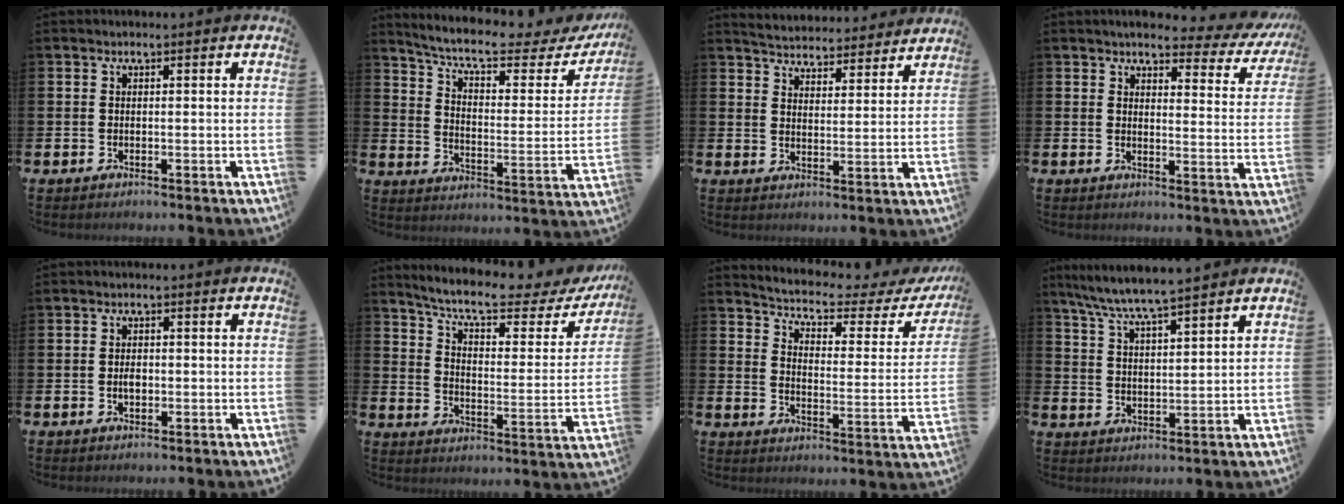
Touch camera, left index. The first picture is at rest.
{"total": 8.1, "force": [6.8, 1.7, 4.0], "torque": [-0.101, -0.045, 0.111]}
{"total": 5.1, "force": [5.0, 0.7, -0.2], "torque": [-0.017, -0.040, 0.089]}
{"total": 4.0, "force": [3.6, 1.1, 1.1], "torque": [-0.027, -0.031, 0.056]}
{"total": 1.6, "force": [-0.2, 1.0, 1.3], "torque": [-0.015, 0.001, -0.007]}
{"total": 8.4, "force": [7.1, 1.7, 4.1], "torque": [-0.103, -0.047, 0.115]}
{"total": 4.0, "force": [3.6, 0.9, 1.5], "torque": [-0.053, -0.031, 0.050]}
{"total": 6.6, "force": [6.3, -0.3, 1.8], "torque": [-0.062, -0.030, 0.113]}